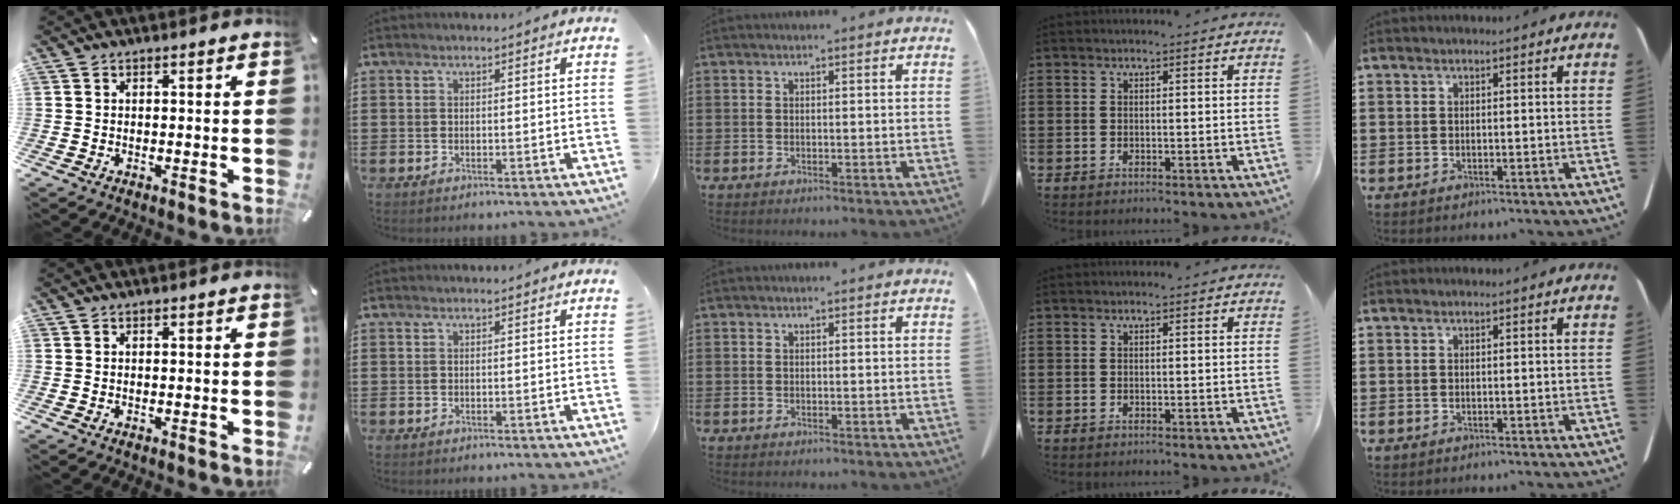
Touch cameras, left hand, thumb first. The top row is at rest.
{}